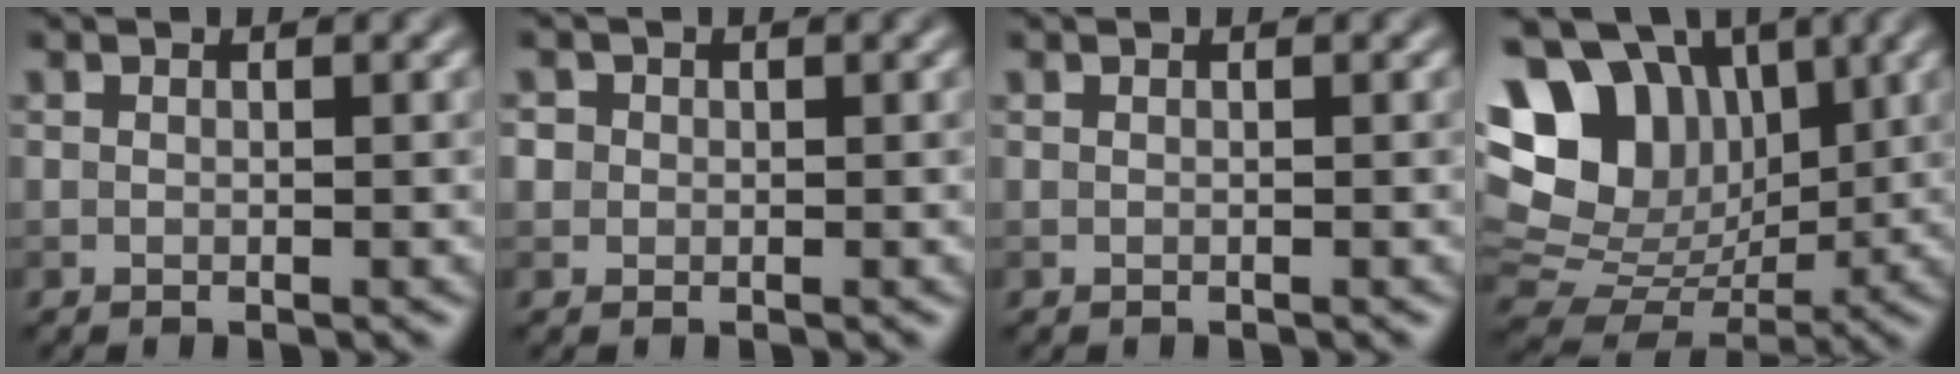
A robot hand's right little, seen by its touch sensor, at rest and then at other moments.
{"total": 2.1, "force": [0.6, 1.9, 0.7], "torque": [-0.003, 0.009, 0.005]}
{"total": 0.0}
{"total": 16.1, "force": [6.2, 12.2, 8.5], "torque": [-0.204, 0.048, 0.111]}